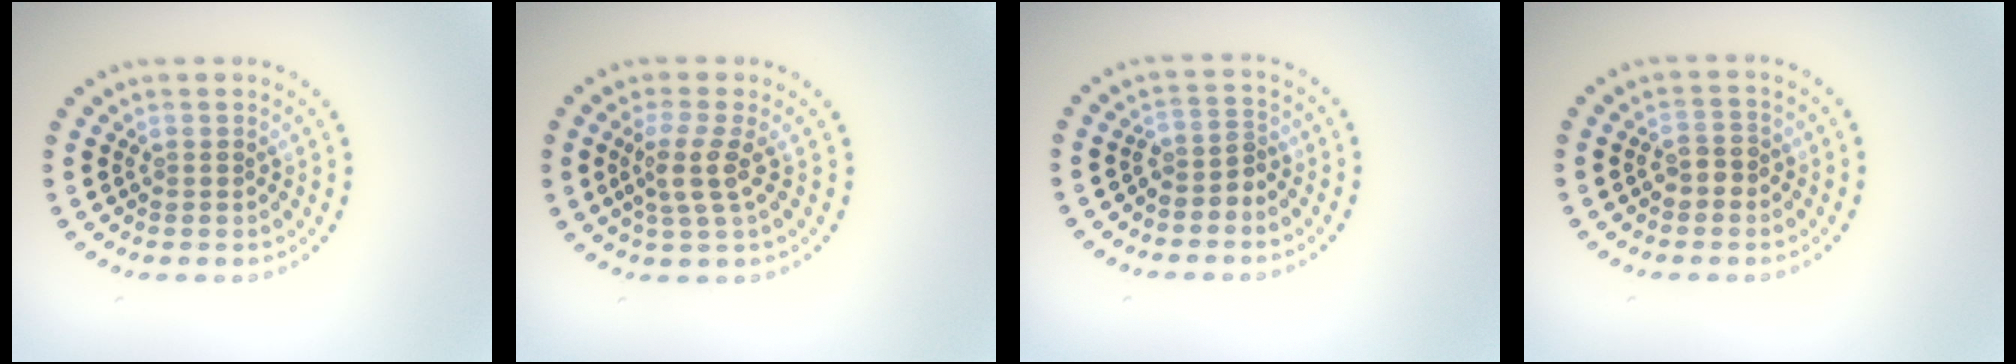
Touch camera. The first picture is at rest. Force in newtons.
{"total": 2.9, "press": 2.2, "slide": 1.8}
{"total": 2.0, "press": 1.5, "slide": 1.3}
{"total": 1.7, "press": 1.6, "slide": 0.5}